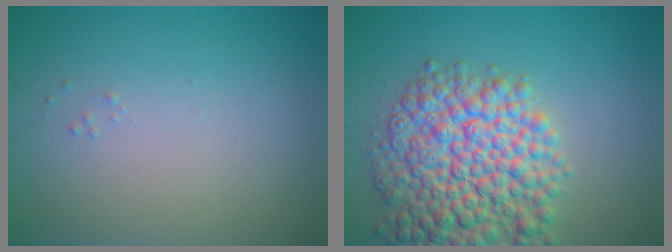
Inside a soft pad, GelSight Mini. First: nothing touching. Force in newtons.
{"total": 9.7, "press": 9.7, "slide": 0.4}